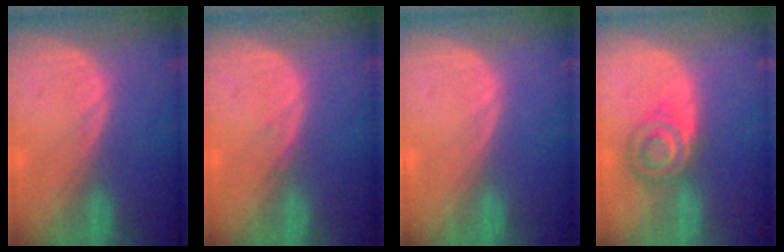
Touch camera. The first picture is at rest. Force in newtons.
{"total": 0.6, "press": 0.5, "slide": 0.1}
{"total": 0.0}
{"total": 5.7, "press": 5.6, "slide": 1.0}